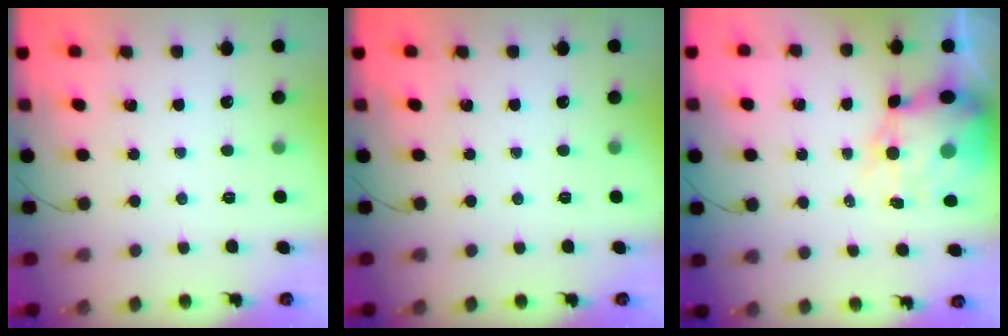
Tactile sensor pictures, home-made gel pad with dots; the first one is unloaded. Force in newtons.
{"total": 0.0}
{"total": 8.9, "press": 8.5, "slide": 2.6}